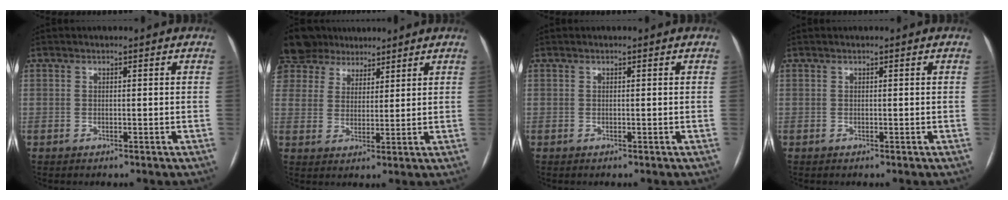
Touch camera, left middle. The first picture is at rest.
{"total": 12.2, "force": [9.8, 7.0, 2.3], "torque": [-0.068, 0.040, 0.183]}
{"total": 0.0}
{"total": 0.0}